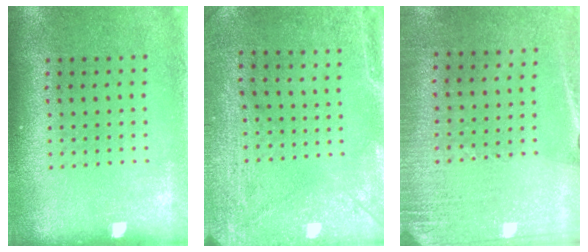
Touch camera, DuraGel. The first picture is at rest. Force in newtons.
{"total": 2.9, "press": 2.3, "slide": 1.8}
{"total": 2.6, "press": 2.5, "slide": 0.8}